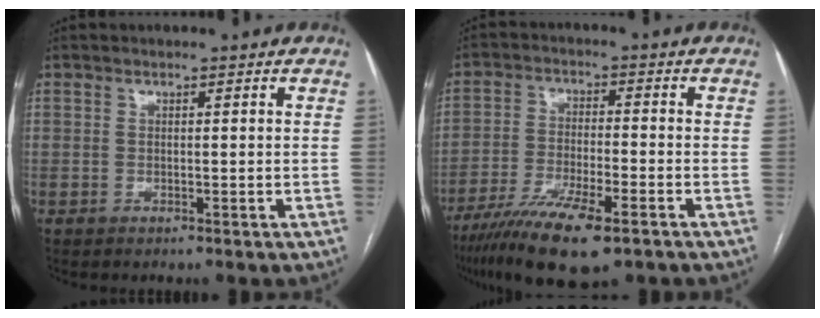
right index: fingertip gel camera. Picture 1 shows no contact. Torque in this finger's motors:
{"motor_torque": [1.43, -0.70, 0.70, 0.16]}